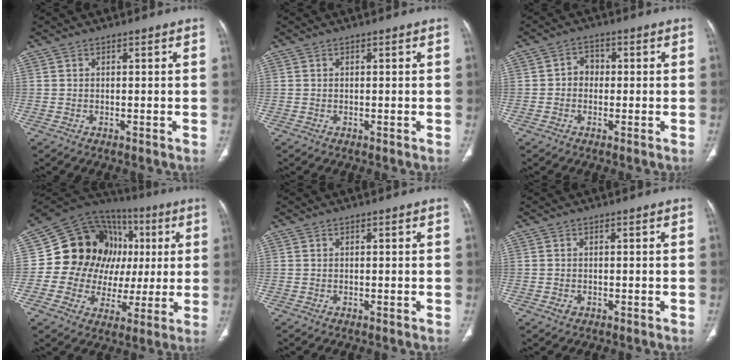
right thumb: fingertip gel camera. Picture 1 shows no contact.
{"total": 0.0}
{"total": 3.1, "force": [-0.2, 2.7, 1.6], "torque": [-0.006, 0.015, -0.012]}
{"total": 22.1, "force": [2.9, 18.1, 12.3], "torque": [-0.134, 0.044, 0.059]}
{"total": 0.0}
{"total": 1.0, "force": [-0.4, 0.8, 0.5], "torque": [-0.011, 0.003, -0.002]}